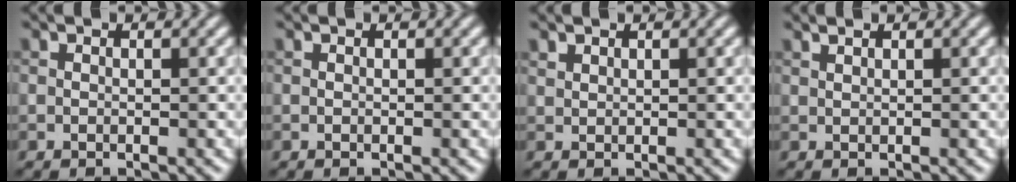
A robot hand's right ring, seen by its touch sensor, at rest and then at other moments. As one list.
[{"total": 0.0}, {"total": 0.8, "force": [0.7, 0.3, 0.1], "torque": [-0.006, 0.000, 0.019]}, {"total": 0.7, "force": [0.6, 0.1, 0.3], "torque": [-0.003, 0.000, 0.009]}]